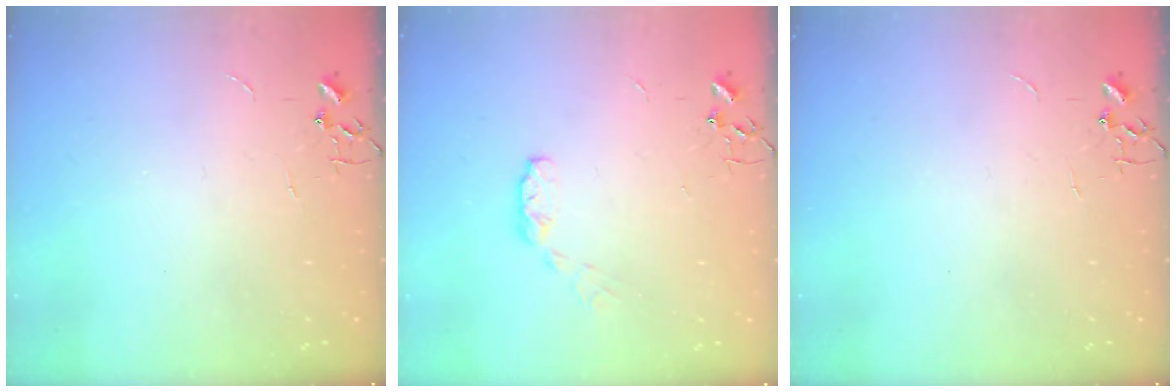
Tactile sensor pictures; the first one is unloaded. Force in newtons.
{"total": 5.6, "press": 5.6, "slide": 0.5}
{"total": 0.0}